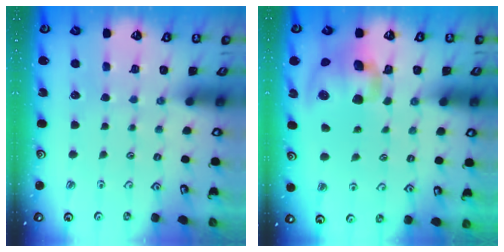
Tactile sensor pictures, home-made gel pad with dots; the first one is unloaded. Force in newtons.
{"total": 14.0, "press": 13.8, "slide": 2.4}